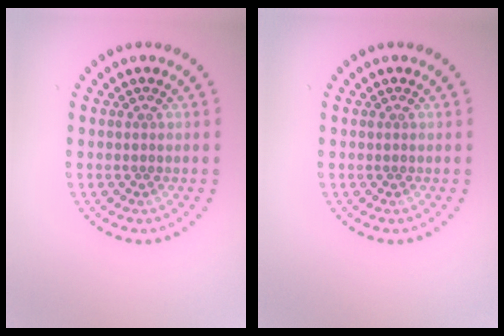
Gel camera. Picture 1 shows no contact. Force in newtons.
{"total": 0.0}